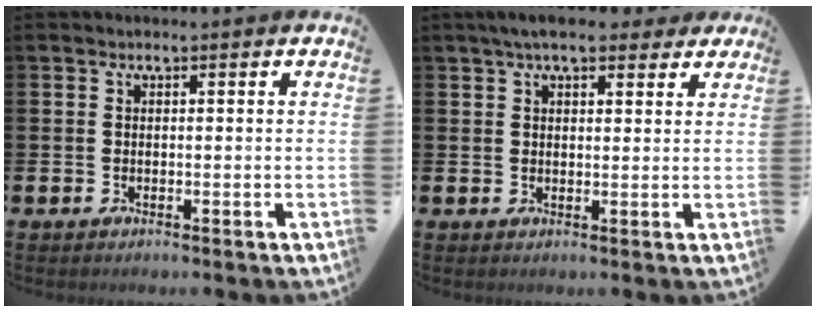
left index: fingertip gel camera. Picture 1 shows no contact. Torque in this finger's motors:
{"motor_torque": [1.08, -1.04, 0.17, 0.21]}